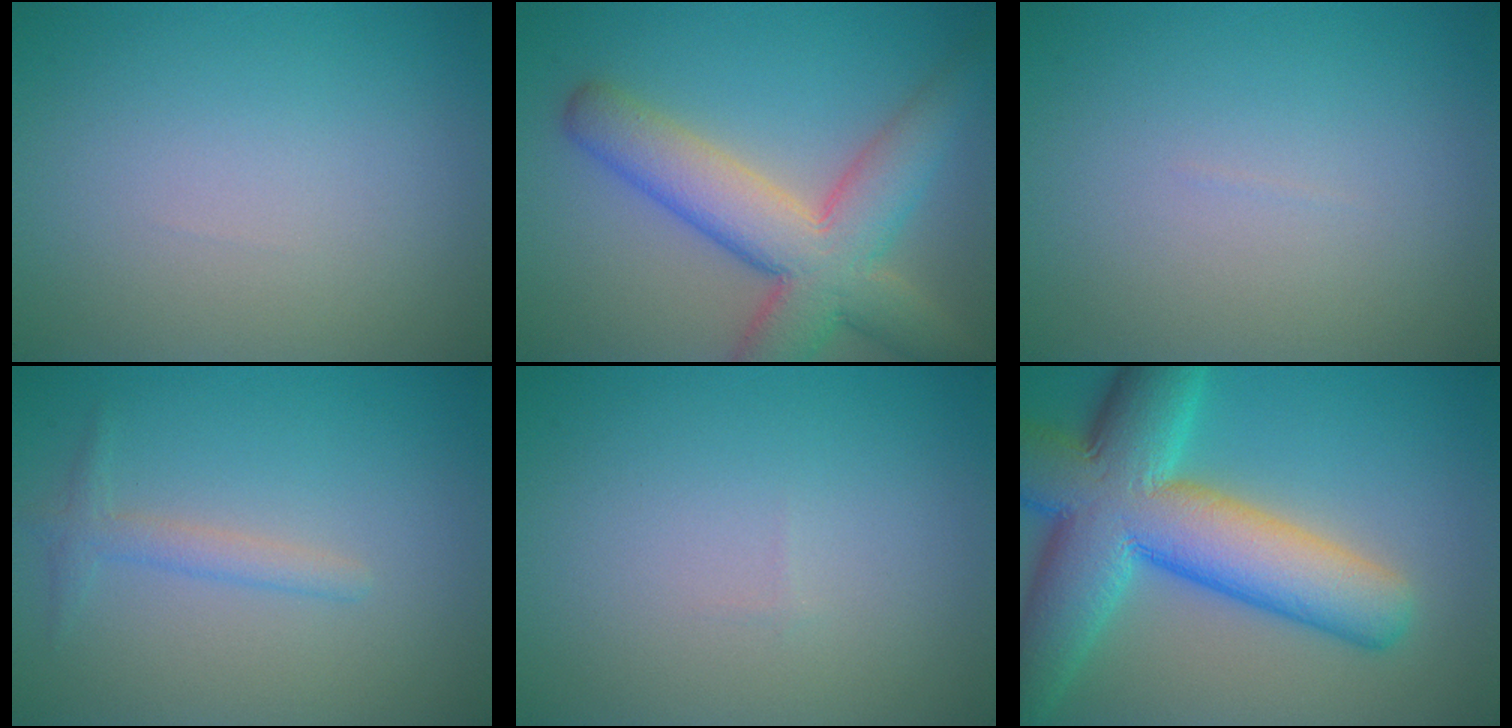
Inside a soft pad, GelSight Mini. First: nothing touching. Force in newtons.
{"total": 8.6, "press": 8.6, "slide": 0.6}
{"total": 0.0}
{"total": 1.6, "press": 1.6, "slide": 0.1}
{"total": 0.0}
{"total": 13.1, "press": 13.1, "slide": 0.2}